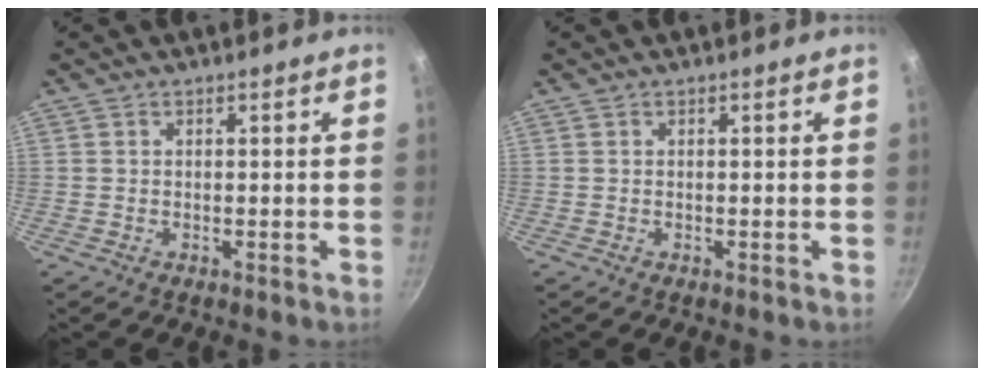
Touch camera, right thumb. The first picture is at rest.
{"total": 0.0}